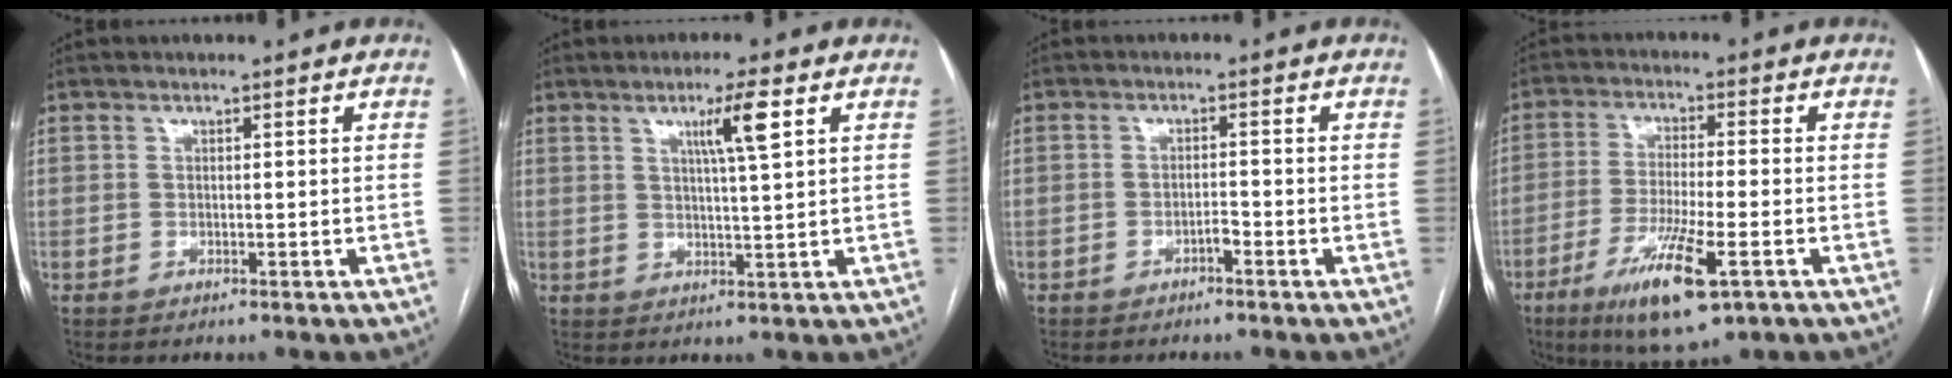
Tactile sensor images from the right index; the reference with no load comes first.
{"total": 5.3, "force": [2.4, -0.5, 4.8], "torque": [-0.081, -0.002, 0.039]}
{"total": 1.4, "force": [-1.0, 0.2, 0.9], "torque": [-0.014, 0.002, -0.018]}
{"total": 12.0, "force": [-5.8, 1.8, 10.3], "torque": [-0.196, -0.028, -0.098]}